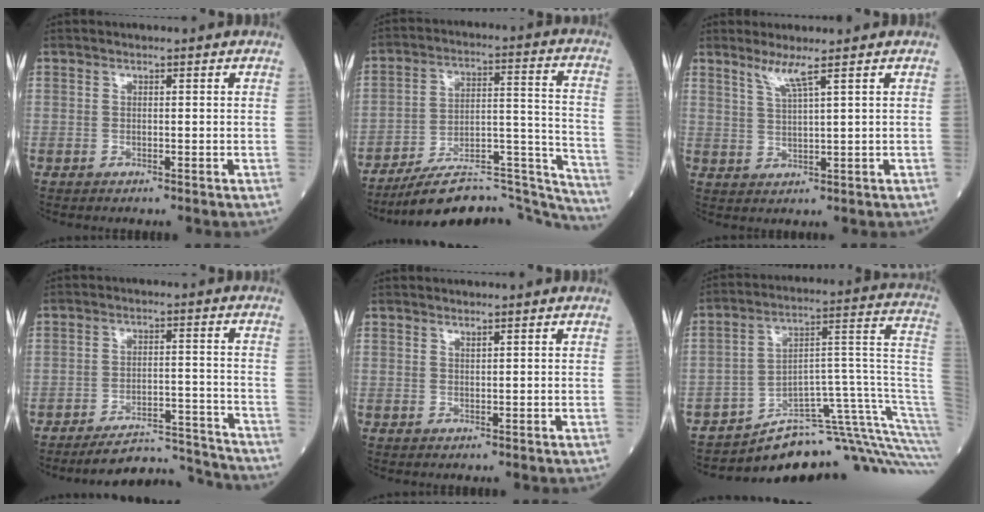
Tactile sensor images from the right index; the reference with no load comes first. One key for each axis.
{"total": 23.2, "fx": -21.3, "fy": 3.8, "fz": 8.2, "tx": -0.066, "ty": 0.050, "tz": -0.308}
{"total": 3.3, "fx": 2.2, "fy": -0.8, "fz": 2.4, "tx": -0.051, "ty": -0.008, "tz": 0.048}
{"total": 9.6, "fx": -9.6, "fy": -0.4, "fz": -0.2, "tx": 0.011, "ty": 0.021, "tz": -0.149}
{"total": 0.5, "fx": 0.5, "fy": -0.1, "fz": 0.2, "tx": -0.010, "ty": -0.006, "tz": 0.011}
{"total": 17.5, "fx": -16.0, "fy": -0.1, "fz": 7.2, "tx": -0.009, "ty": 0.096, "tz": -0.222}